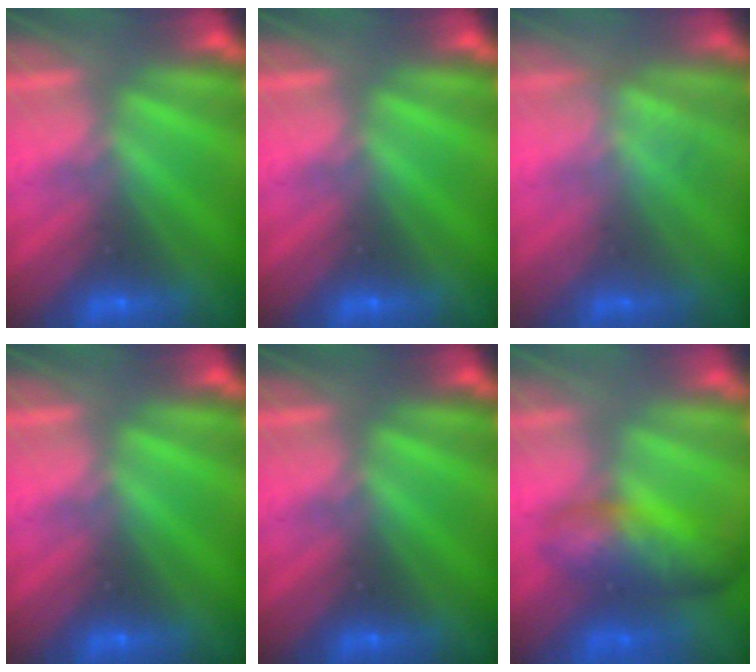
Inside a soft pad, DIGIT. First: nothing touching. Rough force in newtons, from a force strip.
{"total": 0.0}
{"total": 2.8}
{"total": 0.0}
{"total": 0.0}
{"total": 7.3}